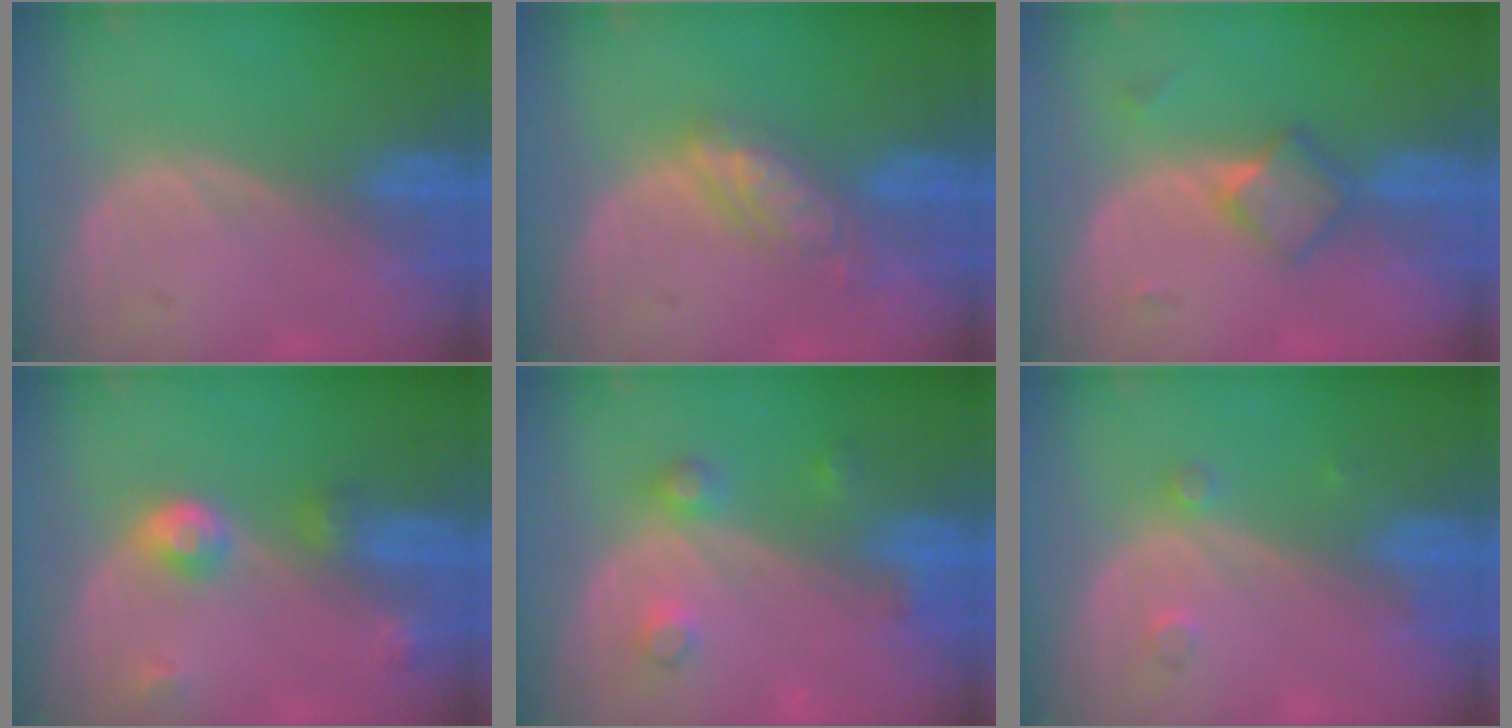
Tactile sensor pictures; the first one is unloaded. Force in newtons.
{"total": 5.5, "press": 5.0, "slide": 2.4}
{"total": 4.7, "press": 4.2, "slide": 2.0}
{"total": 4.9, "press": 4.4, "slide": 2.1}
{"total": 3.6, "press": 3.6, "slide": 0.2}
{"total": 1.7, "press": 1.7, "slide": 0.3}